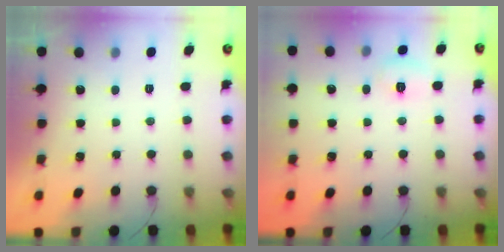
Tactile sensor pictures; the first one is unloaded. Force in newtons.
{"total": 5.1, "press": 4.9, "slide": 1.3}